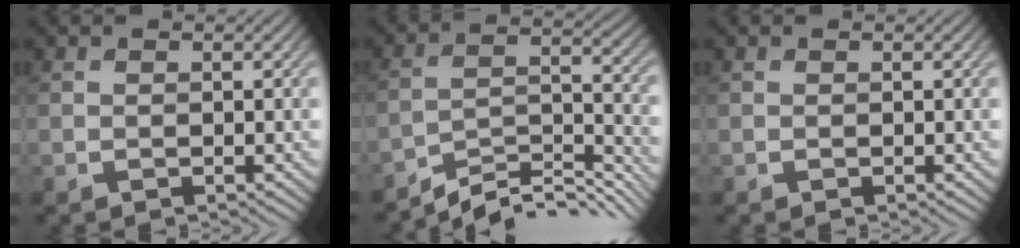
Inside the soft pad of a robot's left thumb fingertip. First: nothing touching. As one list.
[{"total": 9.8, "force": [-8.4, 2.0, 4.6], "torque": [-0.077, 0.002, -0.143]}, {"total": 0.0}]